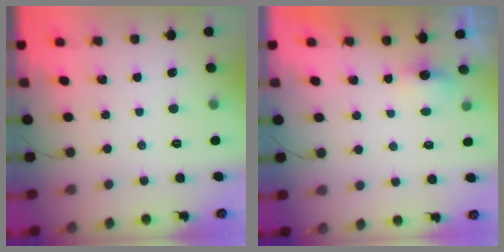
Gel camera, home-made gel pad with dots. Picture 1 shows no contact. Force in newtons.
{"total": 2.7, "press": 2.7, "slide": 0.7}